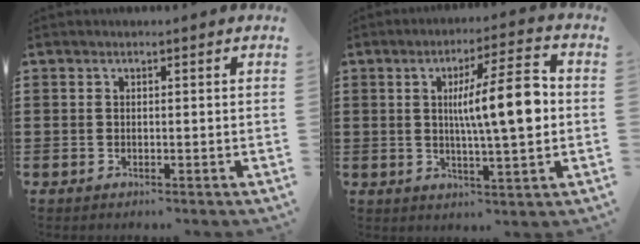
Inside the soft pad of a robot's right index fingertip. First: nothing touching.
{"total": 10.8, "force": [1.1, 1.8, 10.5], "torque": [-0.169, -0.004, 0.009]}